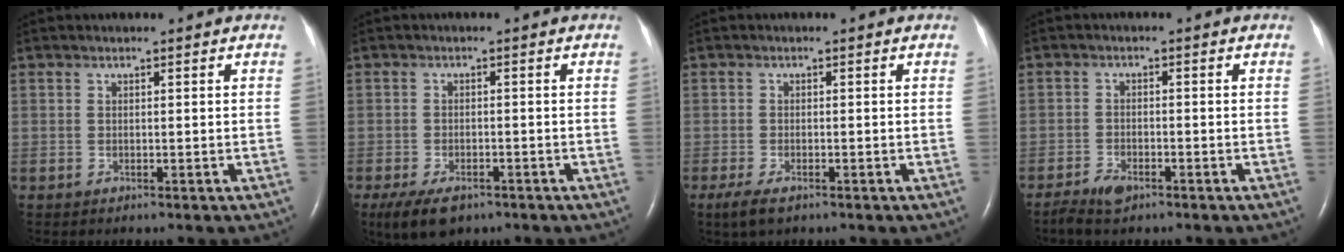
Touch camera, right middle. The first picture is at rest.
{"total": 5.8, "force": [-3.9, 2.7, 3.4], "torque": [-0.069, -0.009, -0.062]}
{"total": 3.1, "force": [-2.0, 1.0, 2.2], "torque": [-0.053, -0.008, -0.033]}
{"total": 3.1, "force": [-2.4, 1.0, 1.7], "torque": [-0.044, -0.004, -0.043]}